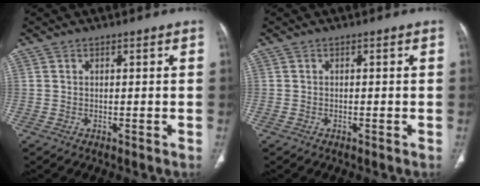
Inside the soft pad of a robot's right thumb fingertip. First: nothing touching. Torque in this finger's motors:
{"motor_torque": [-0.07, 0.75, -0.47, 0.18, 0.07]}